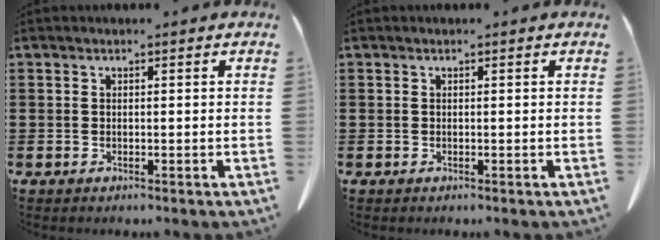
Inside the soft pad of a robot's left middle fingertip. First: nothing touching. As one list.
[{"total": 0.0}]